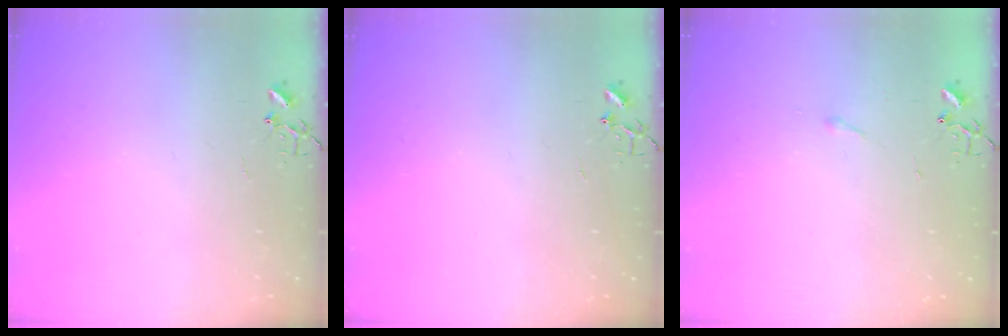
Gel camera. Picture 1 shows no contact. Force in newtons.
{"total": 0.0}
{"total": 2.9, "press": 2.9, "slide": 0.5}